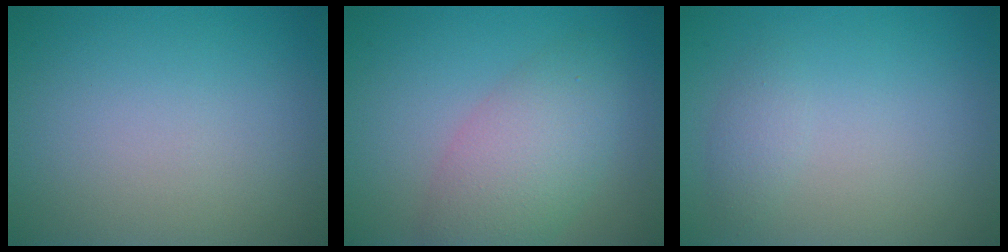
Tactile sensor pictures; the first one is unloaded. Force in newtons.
{"total": 5.3, "press": 5.3, "slide": 0.1}
{"total": 1.1, "press": 1.1, "slide": 0.1}